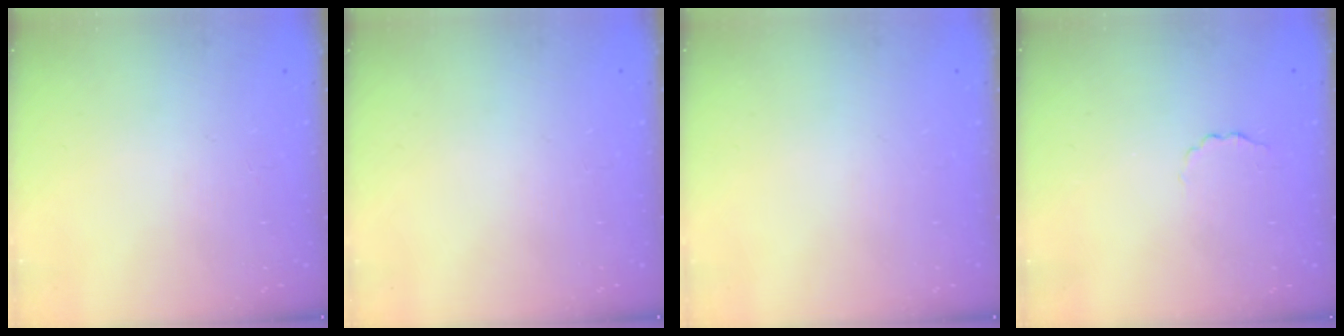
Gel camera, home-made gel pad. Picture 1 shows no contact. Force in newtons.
{"total": 0.0}
{"total": 0.0}
{"total": 1.5, "press": 1.4, "slide": 0.5}